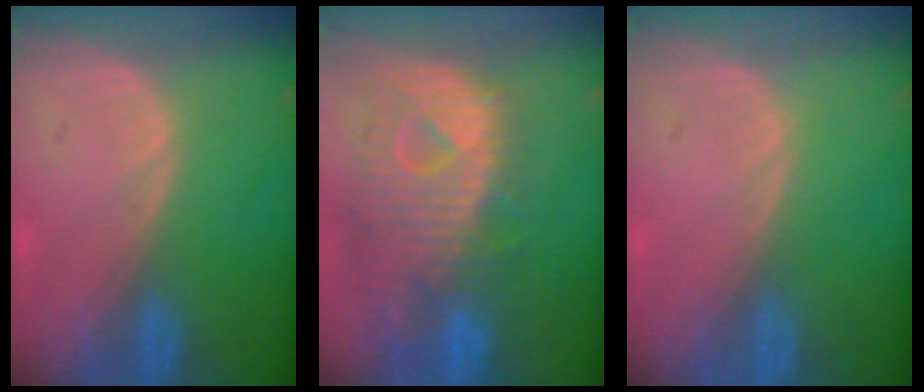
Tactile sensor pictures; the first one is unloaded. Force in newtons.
{"total": 12.1, "press": 10.5, "slide": 6.1}
{"total": 0.0}